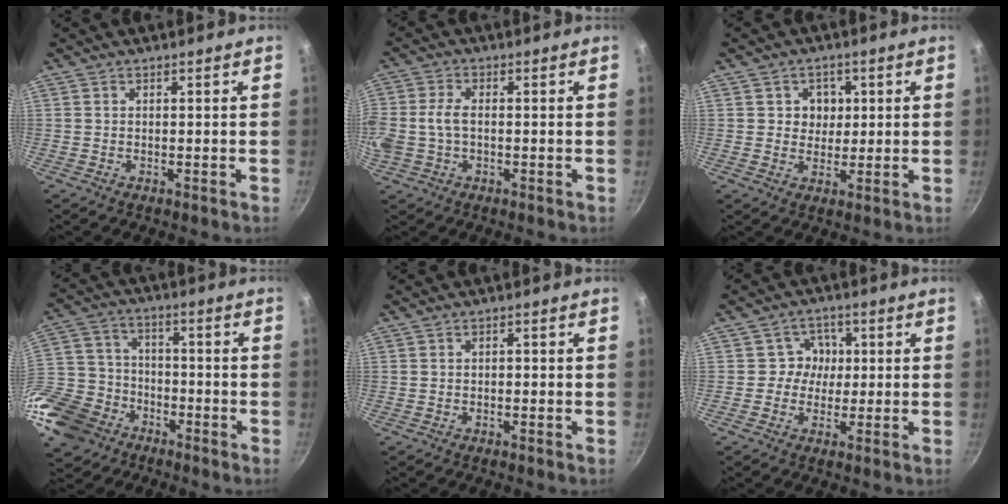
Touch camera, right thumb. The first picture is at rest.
{"total": 7.5, "force": [-0.5, 4.8, 5.7], "torque": [-0.142, 0.016, -0.010]}
{"total": 4.6, "force": [1.1, 4.0, 1.9], "torque": [0.004, -0.001, 0.014]}
{"total": 18.4, "force": [-10.4, 13.2, 7.6], "torque": [-0.174, 0.039, -0.193]}
{"total": 0.7, "force": [-0.1, 0.5, 0.5], "torque": [-0.001, 0.003, -0.006]}
{"total": 4.7, "force": [0.2, 4.5, 1.3], "torque": [0.020, 0.012, -0.006]}